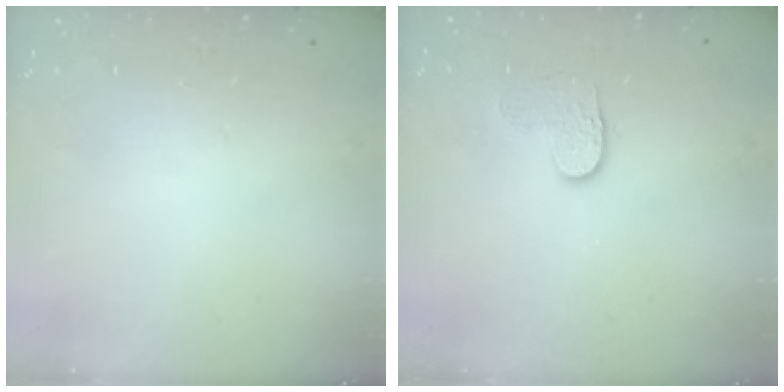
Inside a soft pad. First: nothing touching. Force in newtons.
{"total": 4.0, "press": 4.0, "slide": 0.4}